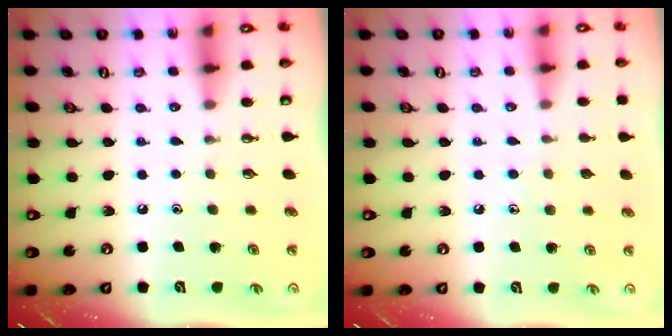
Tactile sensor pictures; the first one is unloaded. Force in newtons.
{"total": 6.8, "press": 6.8, "slide": 0.6}